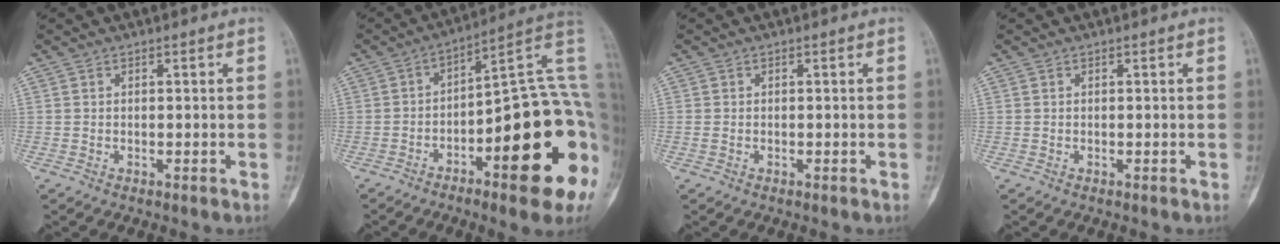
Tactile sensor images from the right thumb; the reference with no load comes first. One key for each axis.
{"total": 23.4, "fx": -5.5, "fy": 6.5, "fz": 21.8, "tx": -0.236, "ty": 0.031, "tz": -0.068}
{"total": 0.6, "fx": -0.1, "fy": 0.5, "fz": 0.4, "tx": -0.010, "ty": 0.000, "tz": -0.001}
{"total": 0.0}